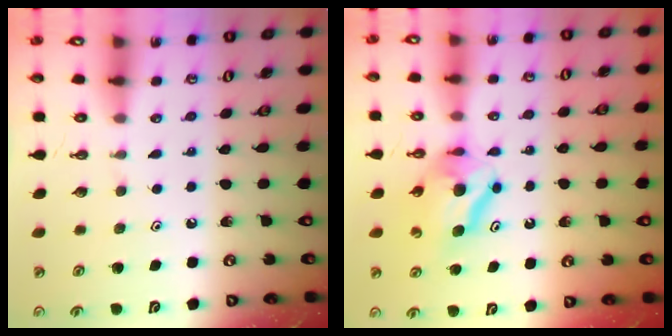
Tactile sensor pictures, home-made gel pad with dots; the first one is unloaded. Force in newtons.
{"total": 9.5, "press": 9.4, "slide": 0.9}